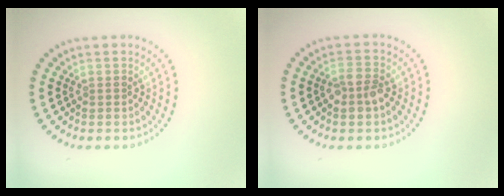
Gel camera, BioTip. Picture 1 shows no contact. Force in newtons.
{"total": 2.4, "press": 2.4, "slide": 0.5}